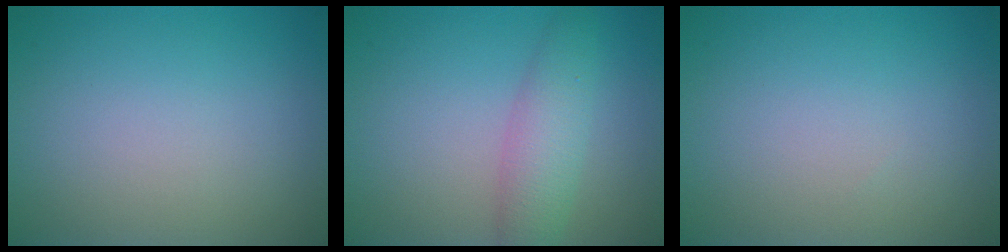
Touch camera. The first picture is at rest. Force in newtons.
{"total": 3.5, "press": 3.5, "slide": 0.1}
{"total": 0.0}